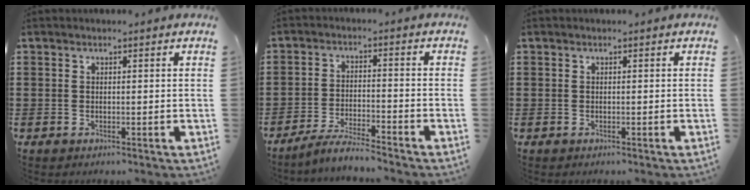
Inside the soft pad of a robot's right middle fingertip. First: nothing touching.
{"total": 4.4, "force": [-4.2, 0.1, 1.4], "torque": [-0.034, 0.000, -0.084]}
{"total": 0.0}